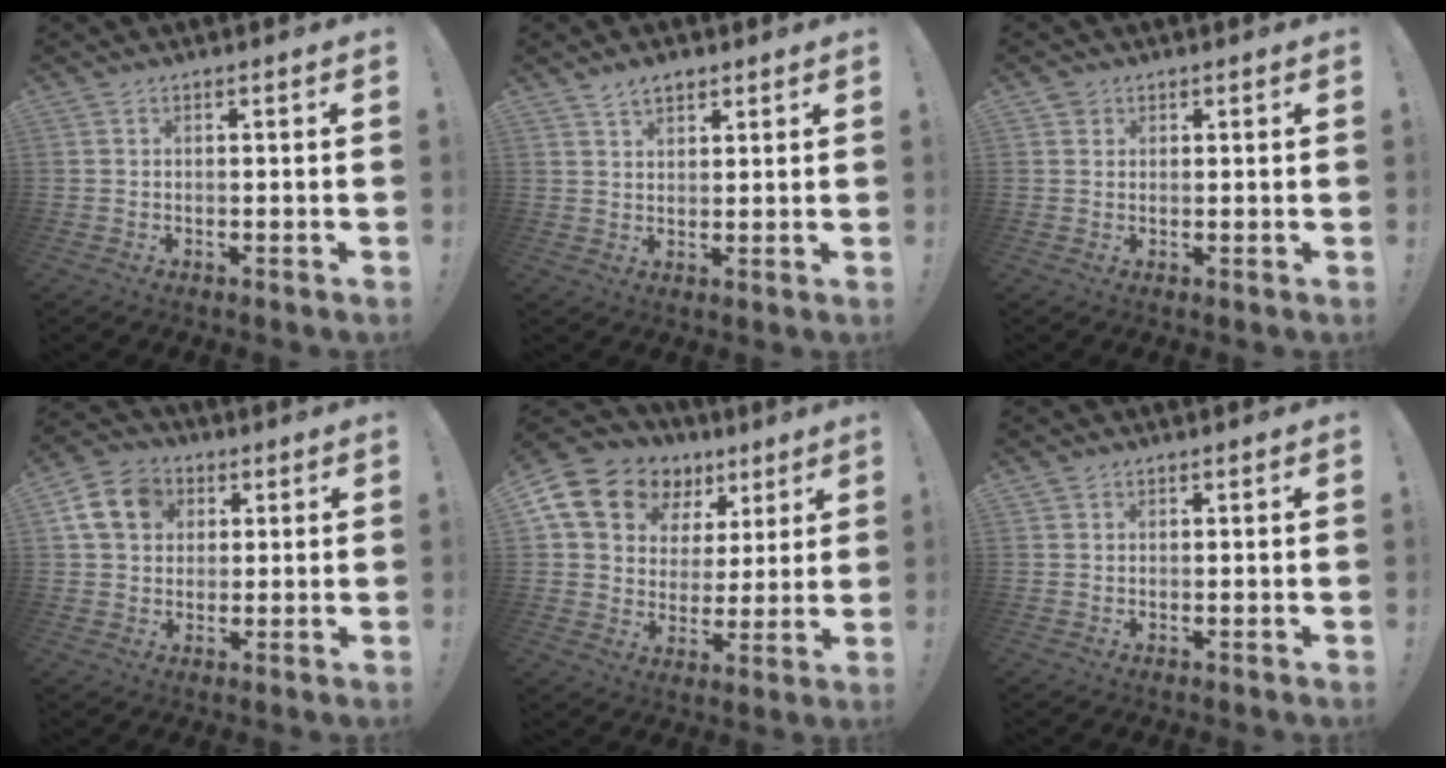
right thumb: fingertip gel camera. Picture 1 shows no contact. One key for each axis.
{"total": 4.4, "fx": 3.2, "fy": 2.4, "fz": 1.7, "tx": -0.020, "ty": -0.016, "tz": 0.058}
{"total": 1.6, "fx": 1.0, "fy": 1.2, "fz": 0.4, "tx": -0.004, "ty": -0.001, "tz": 0.019}
{"total": 12.9, "fx": 4.0, "fy": 10.6, "fz": 6.3, "tx": -0.104, "ty": -0.002, "tz": 0.084}
{"total": 15.1, "fx": 8.9, "fy": 10.5, "fz": 6.3, "tx": -0.104, "ty": -0.053, "tz": 0.175}
{"total": 0.9, "fx": 0.8, "fy": 0.5, "fz": 0.1, "tx": 0.005, "ty": -0.003, "tz": 0.013}